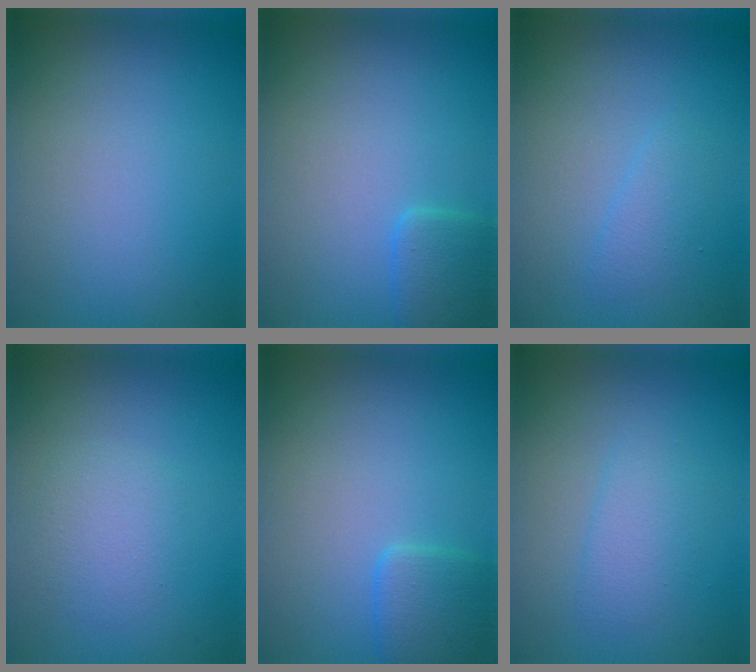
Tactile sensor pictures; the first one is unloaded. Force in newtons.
{"total": 2.1, "press": 2.1, "slide": 0.1}
{"total": 1.3, "press": 1.3, "slide": 0.1}
{"total": 2.0, "press": 2.0, "slide": 0.0}
{"total": 2.1, "press": 2.1, "slide": 0.1}
{"total": 1.8, "press": 1.8, "slide": 0.1}